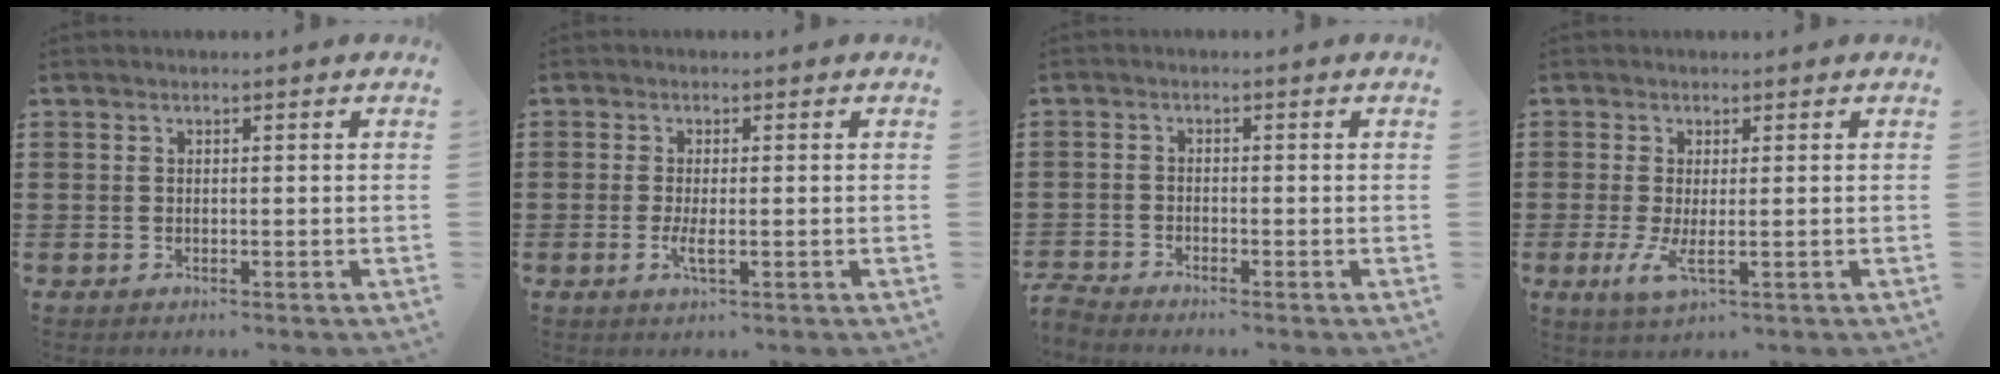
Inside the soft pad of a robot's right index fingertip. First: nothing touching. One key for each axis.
{"total": 2.5, "fx": -0.6, "fy": 0.3, "fz": 2.4, "tx": -0.050, "ty": -0.008, "tz": -0.013}
{"total": 1.9, "fx": -1.9, "fy": 0.0, "fz": 0.0, "tx": -0.003, "ty": 0.001, "tz": -0.041}
{"total": 3.3, "fx": -0.5, "fy": 0.7, "fz": 3.2, "tx": -0.072, "ty": -0.010, "tz": -0.010}